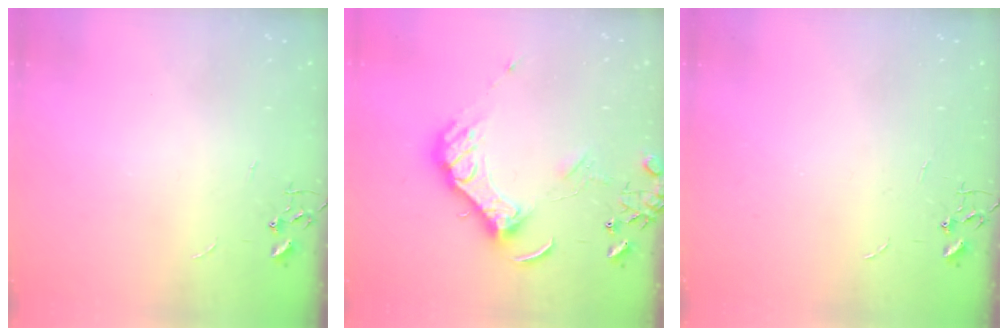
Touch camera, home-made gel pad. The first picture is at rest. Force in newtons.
{"total": 13.8, "press": 13.7, "slide": 2.2}
{"total": 0.0}